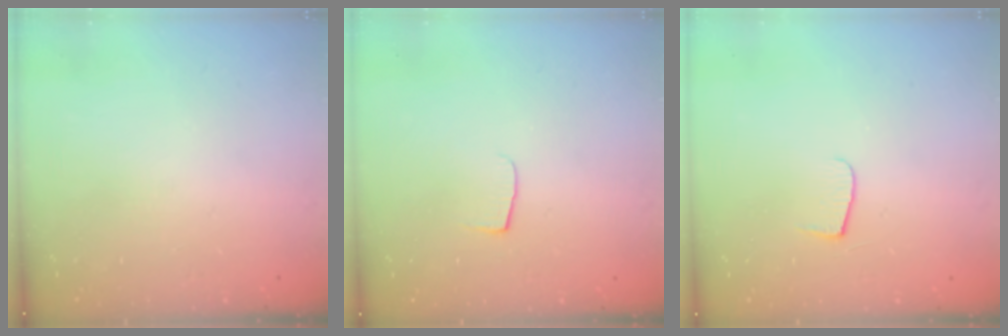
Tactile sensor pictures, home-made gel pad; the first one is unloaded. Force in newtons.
{"total": 4.2, "press": 4.1, "slide": 0.5}
{"total": 4.3, "press": 4.2, "slide": 0.5}